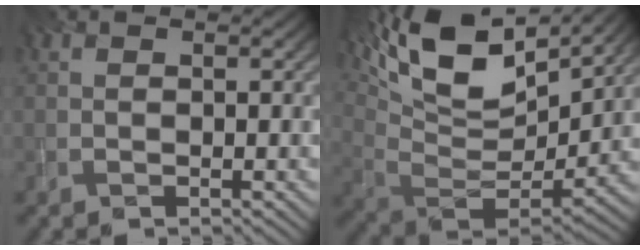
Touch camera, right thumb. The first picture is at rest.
{"total": 15.7, "force": [9.8, 6.6, 10.3], "torque": [-0.222, 0.020, 0.172]}